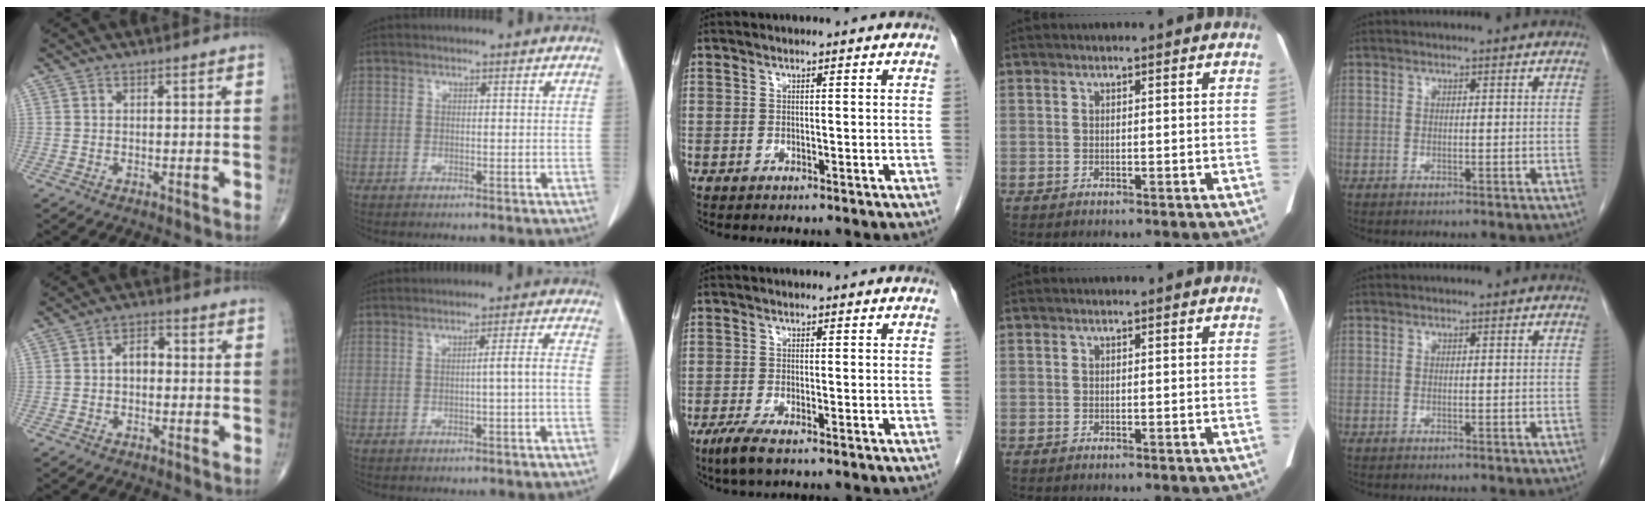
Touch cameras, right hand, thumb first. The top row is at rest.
{"thumb": {"total": 4.3, "force": [-0.3, 2.9, 3.1], "torque": [-0.039, 0.019, -0.014]}, "index": {"total": 2.6, "force": [-0.9, -0.6, 2.4], "torque": [-0.034, 0.003, -0.014]}, "middle": {"total": 3.7, "force": [-2.3, 0.7, 2.7], "torque": [-0.057, -0.010, -0.044]}}